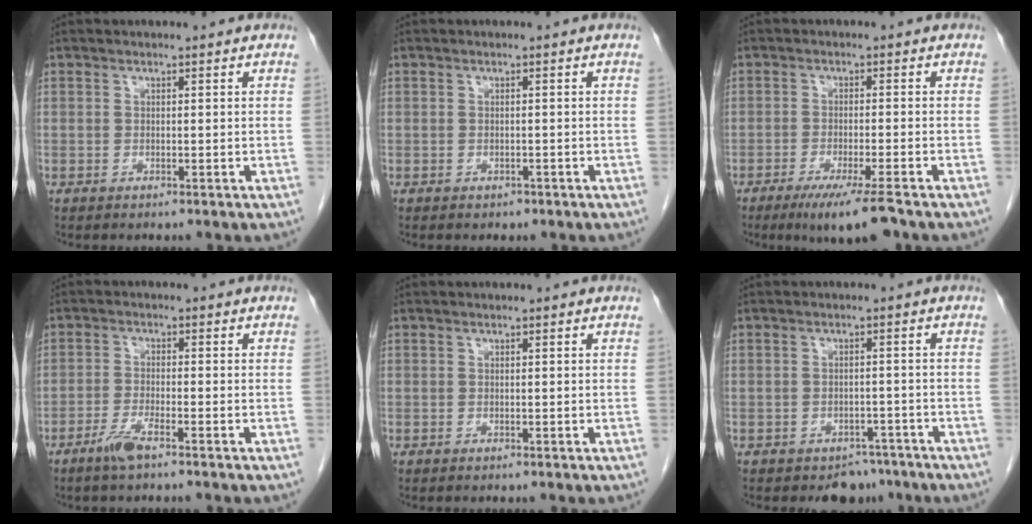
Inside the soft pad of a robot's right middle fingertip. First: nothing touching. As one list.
[{"total": 0.8, "force": [-0.5, 0.6, 0.1], "torque": [-0.005, 0.002, -0.005]}, {"total": 6.9, "force": [-4.9, -0.2, 4.9], "torque": [-0.076, -0.018, -0.081]}, {"total": 3.4, "force": [-2.5, 0.1, 2.4], "torque": [-0.054, -0.005, -0.052]}, {"total": 0.0}, {"total": 3.8, "force": [-3.0, 2.3, 0.6], "torque": [0.002, 0.009, -0.037]}]